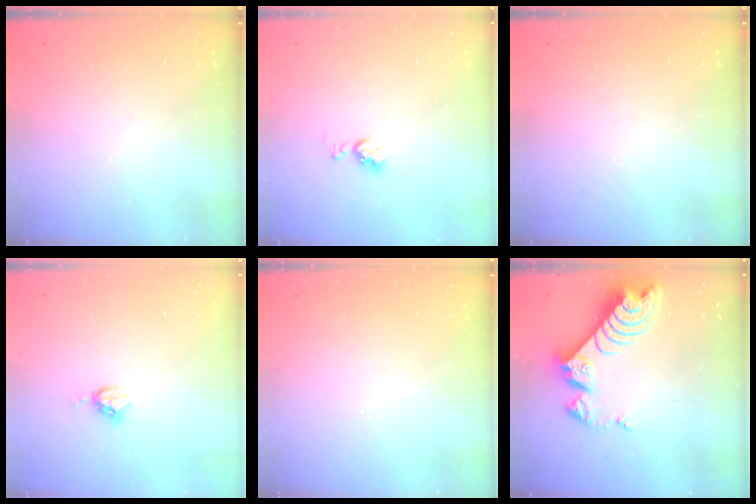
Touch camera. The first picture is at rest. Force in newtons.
{"total": 4.9, "press": 4.9, "slide": 0.5}
{"total": 0.0}
{"total": 5.1, "press": 5.1, "slide": 0.0}
{"total": 0.0}
{"total": 11.0, "press": 11.0, "slide": 1.0}